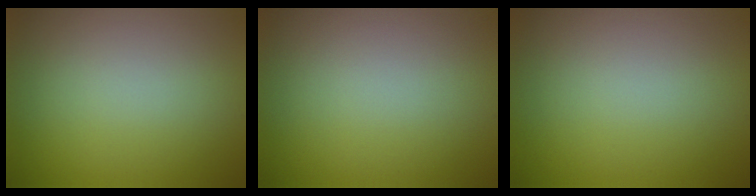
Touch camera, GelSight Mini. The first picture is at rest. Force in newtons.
{"total": 0.0}
{"total": 0.0}